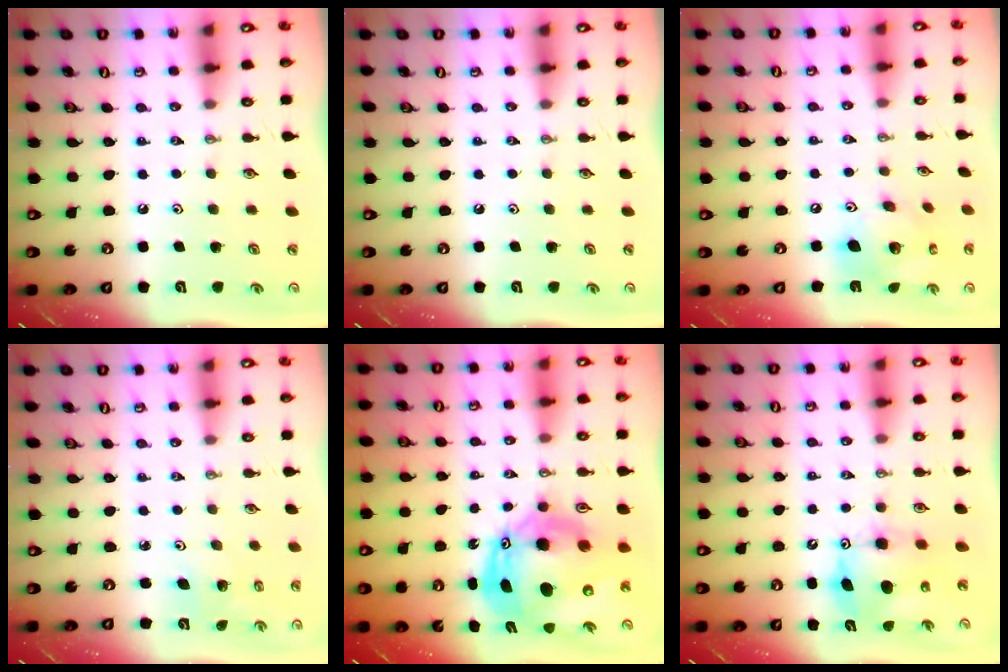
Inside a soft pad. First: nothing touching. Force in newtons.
{"total": 0.0}
{"total": 15.3, "press": 15.2, "slide": 2.1}
{"total": 2.3, "press": 2.3, "slide": 0.2}
{"total": 18.2, "press": 18.0, "slide": 2.6}
{"total": 9.2, "press": 9.2, "slide": 0.3}